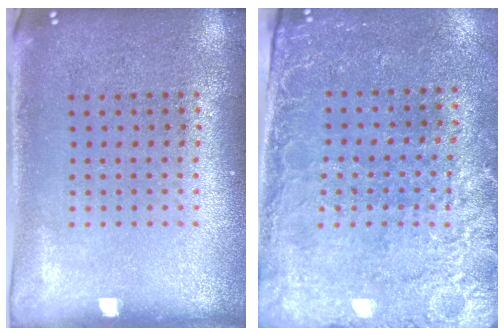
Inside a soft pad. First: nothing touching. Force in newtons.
{"total": 2.7, "press": 2.4, "slide": 1.2}